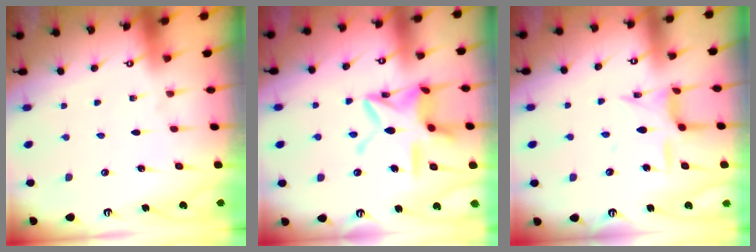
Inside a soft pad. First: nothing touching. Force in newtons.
{"total": 16.1, "press": 16.1, "slide": 1.2}
{"total": 11.0, "press": 11.0, "slide": 0.8}